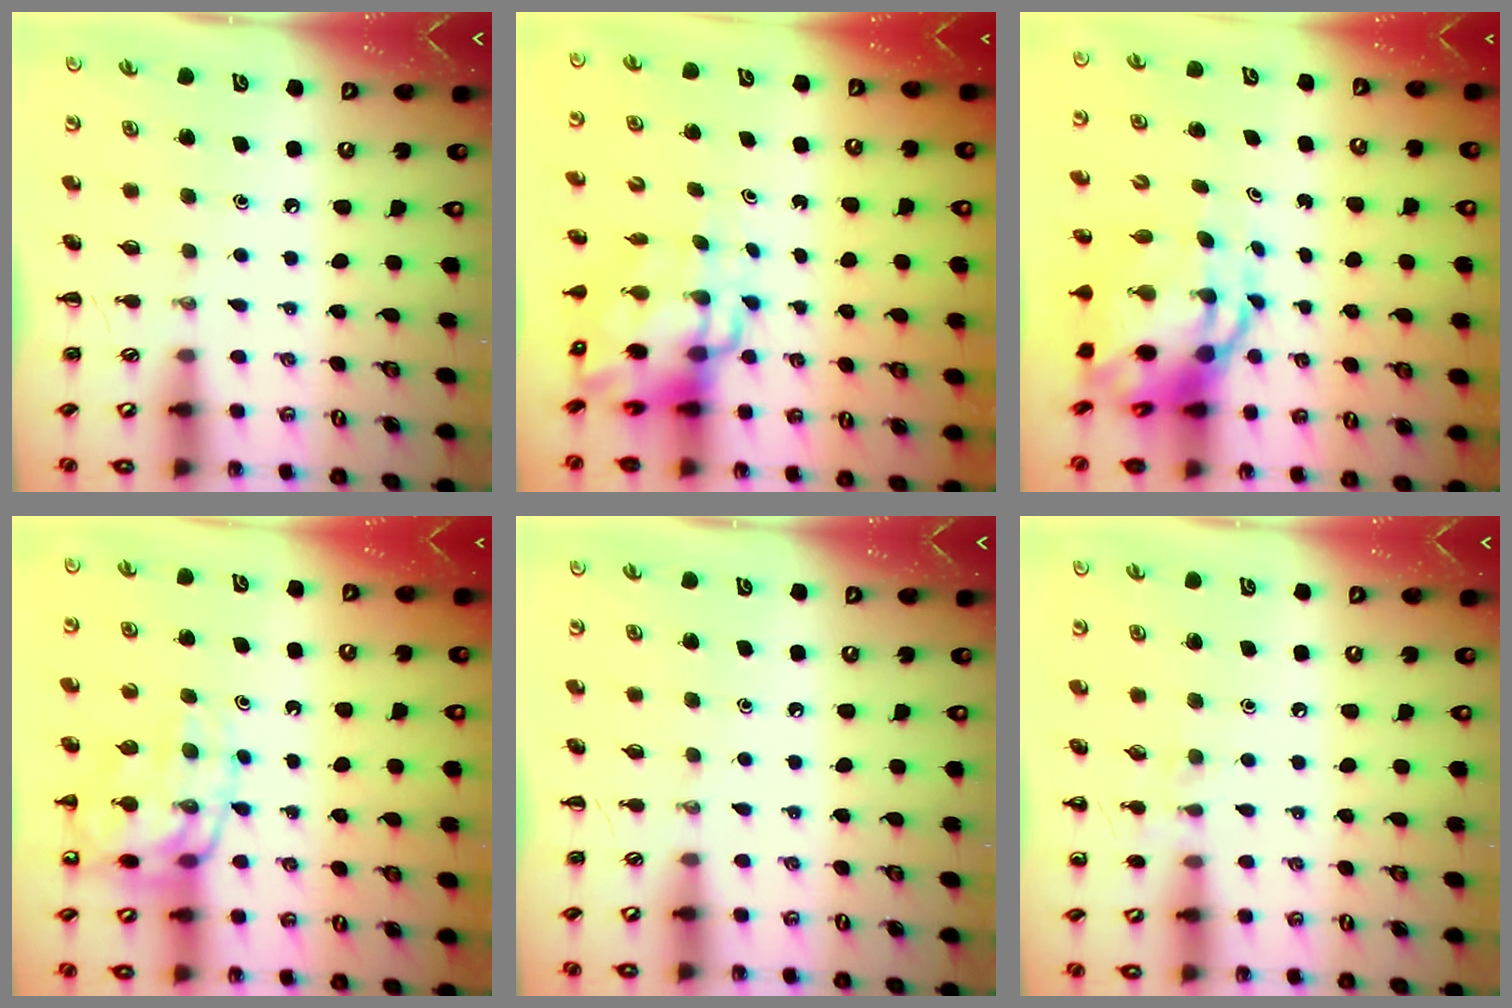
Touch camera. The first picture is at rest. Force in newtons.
{"total": 9.3, "press": 9.0, "slide": 2.4}
{"total": 9.1, "press": 8.7, "slide": 2.7}
{"total": 14.3, "press": 14.2, "slide": 2.3}
{"total": 0.0}
{"total": 5.5, "press": 5.2, "slide": 1.8}